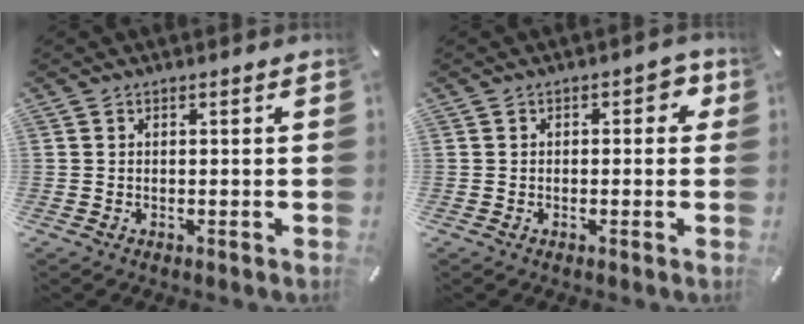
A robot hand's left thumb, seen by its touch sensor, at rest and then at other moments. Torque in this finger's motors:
{"motor_torque": [0.55, 0.26, 0.14, -0.27, 0.03]}